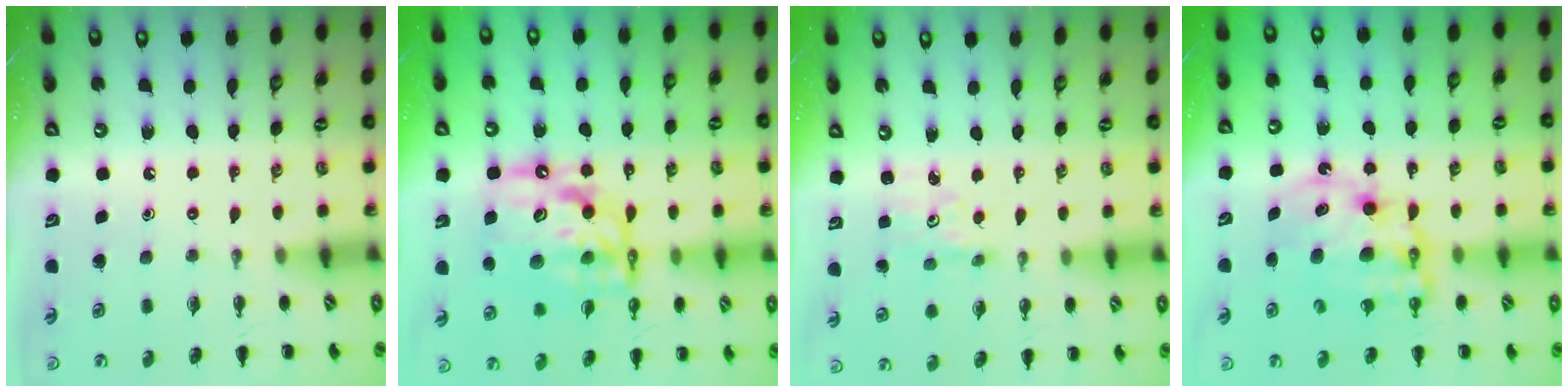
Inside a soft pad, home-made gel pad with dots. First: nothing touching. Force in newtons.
{"total": 15.5, "press": 15.0, "slide": 3.9}
{"total": 2.4, "press": 2.3, "slide": 0.8}
{"total": 13.1, "press": 12.8, "slide": 2.9}